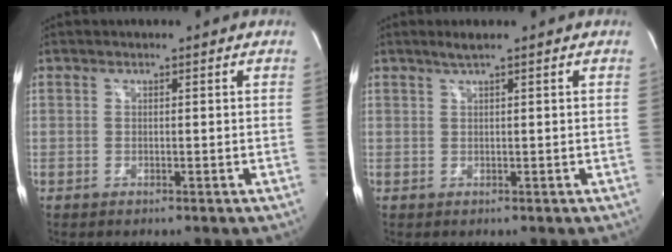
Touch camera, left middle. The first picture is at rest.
{"total": 1.5, "force": [1.0, -0.3, 1.1], "torque": [-0.028, 0.005, 0.023]}